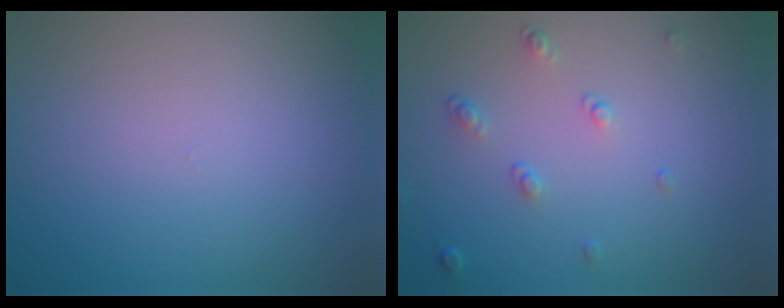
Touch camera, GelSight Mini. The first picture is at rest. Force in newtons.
{"total": 1.5, "press": 1.0, "slide": 1.1}